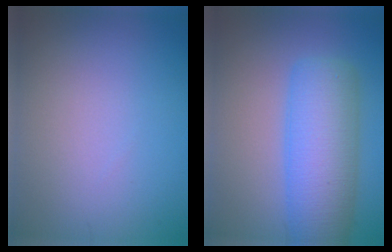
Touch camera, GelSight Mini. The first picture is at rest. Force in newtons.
{"total": 8.1, "press": 8.1, "slide": 0.2}